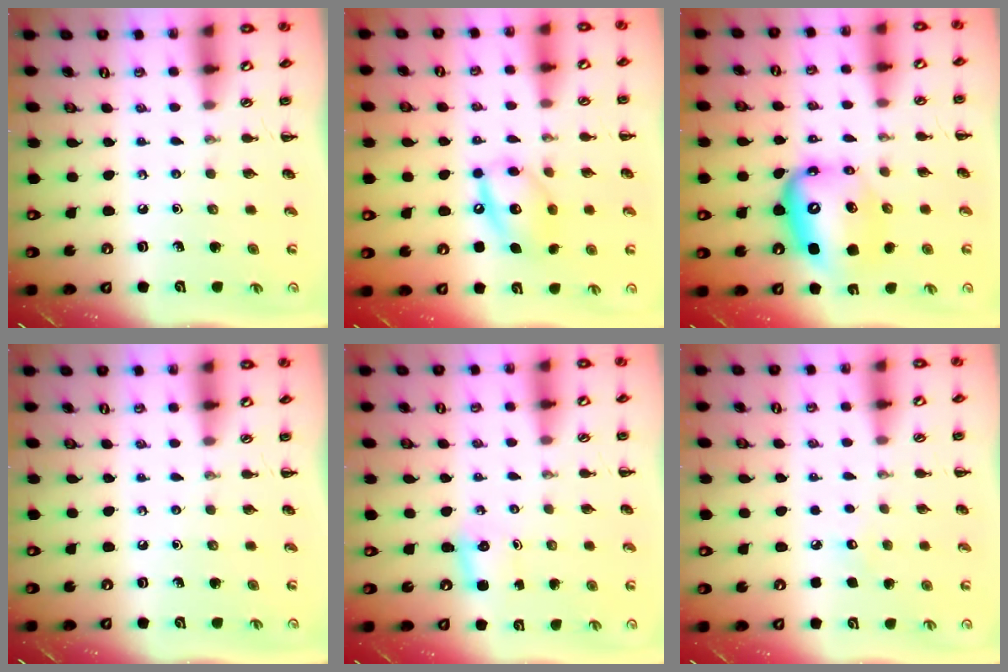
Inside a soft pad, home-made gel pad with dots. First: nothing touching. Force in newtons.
{"total": 12.8, "press": 12.6, "slide": 2.3}
{"total": 11.5, "press": 11.1, "slide": 2.9}
{"total": 0.0}
{"total": 2.5, "press": 2.4, "slide": 0.8}
{"total": 4.4, "press": 4.3, "slide": 1.2}